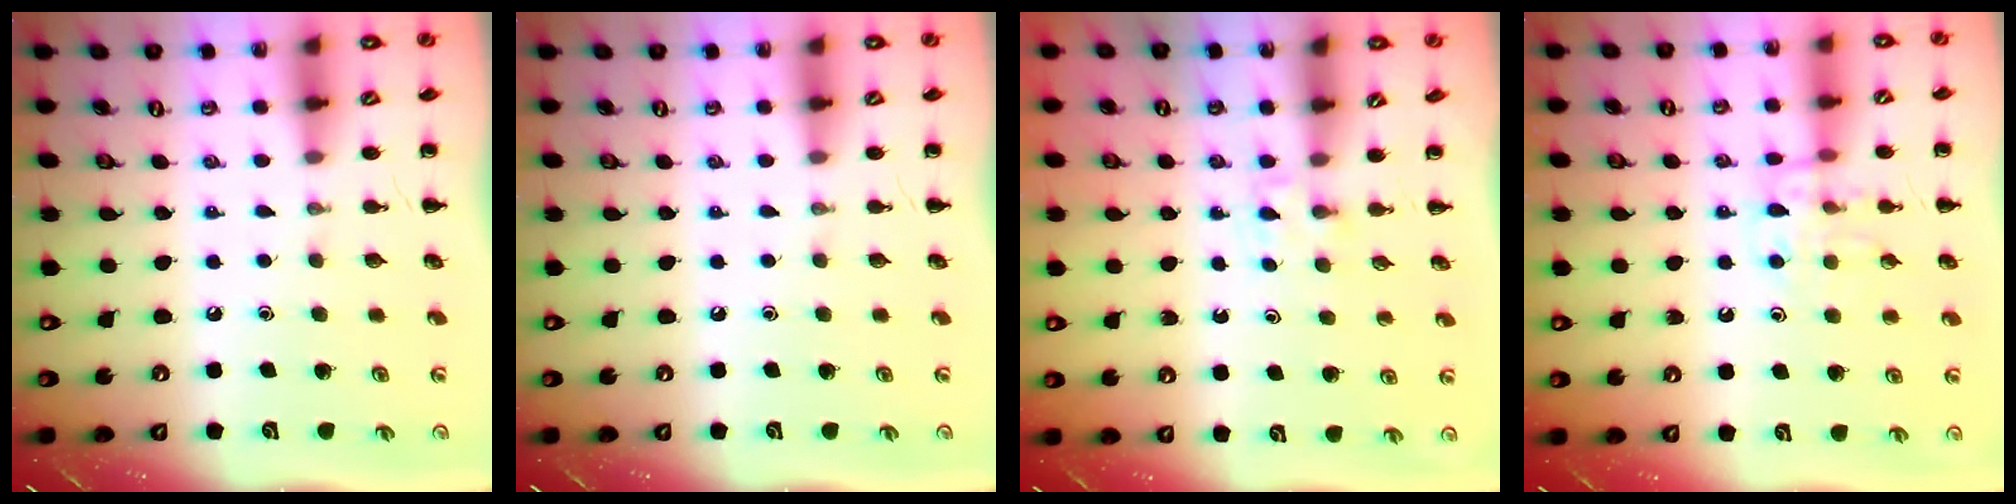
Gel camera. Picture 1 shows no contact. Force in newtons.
{"total": 0.0}
{"total": 2.2, "press": 2.0, "slide": 0.9}
{"total": 10.6, "press": 10.6, "slide": 1.2}